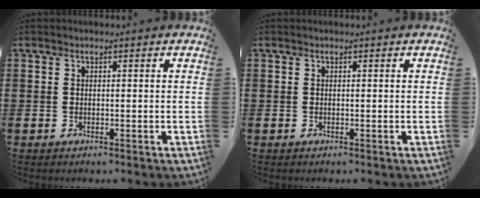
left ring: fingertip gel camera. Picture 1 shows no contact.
{"total": 0.0}